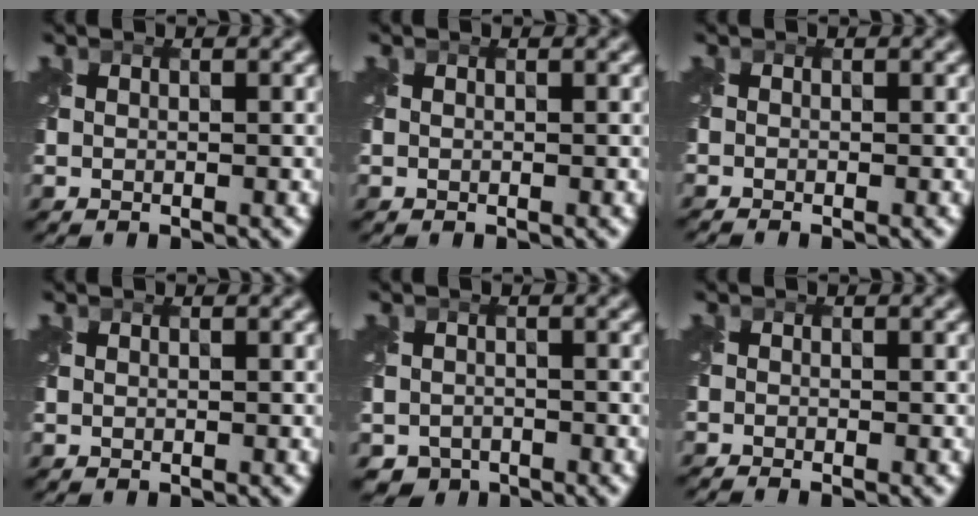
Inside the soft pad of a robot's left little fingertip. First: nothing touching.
{"total": 0.0}
{"total": 1.2, "force": [-1.1, 0.1, 0.5], "torque": [-0.003, -0.013, -0.022]}
{"total": 0.0}
{"total": 2.5, "force": [-1.9, 1.6, 0.3], "torque": [0.000, -0.013, -0.037]}
{"total": 1.8, "force": [-1.7, 0.1, 0.7], "torque": [-0.012, -0.012, -0.035]}